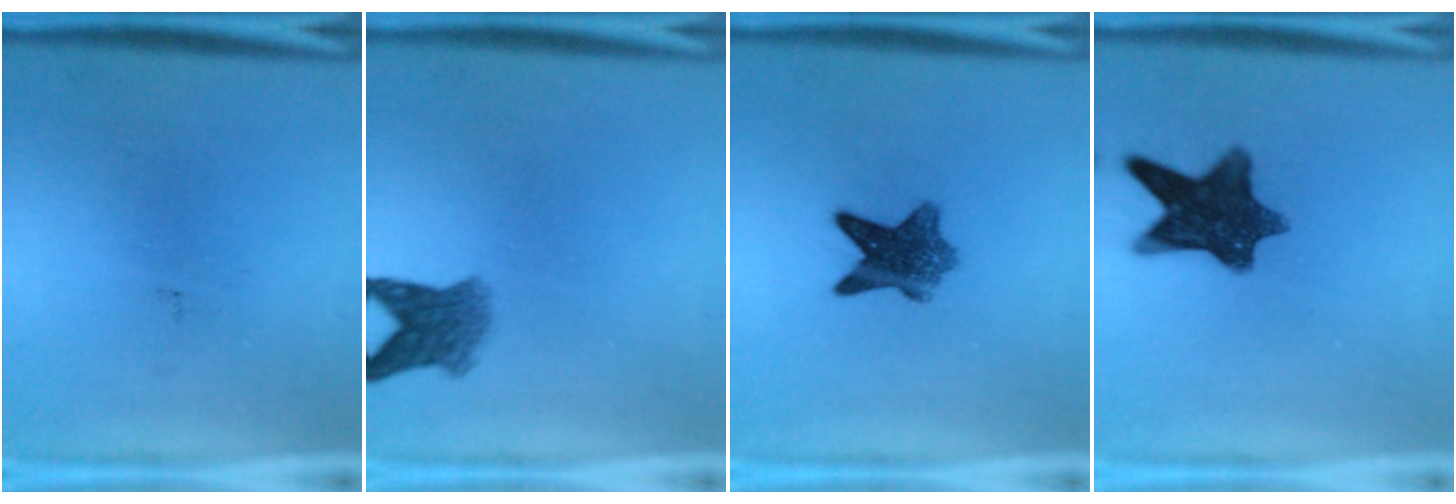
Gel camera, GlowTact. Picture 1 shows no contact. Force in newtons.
{"total": 4.4}
{"total": 7.4}
{"total": 10.8}